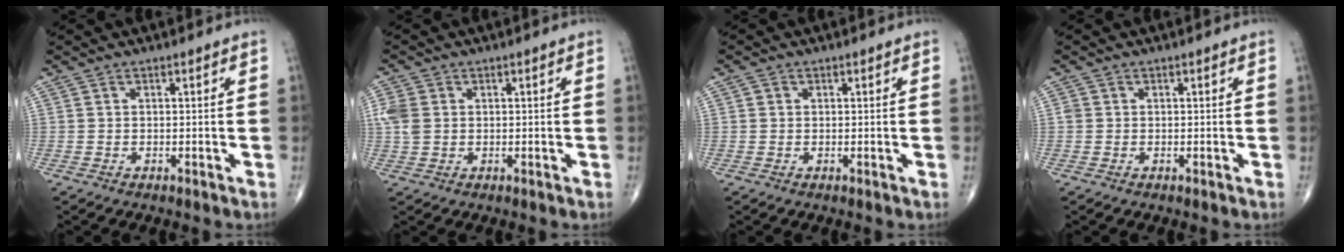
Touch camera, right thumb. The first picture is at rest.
{"total": 4.4, "force": [0.5, 3.4, 2.8], "torque": [-0.070, 0.006, 0.013]}
{"total": 0.9, "force": [0.2, 0.9, 0.2], "torque": [0.001, 0.002, 0.002]}
{"total": 0.9, "force": [0.0, 0.9, 0.2], "torque": [0.002, 0.002, 0.001]}